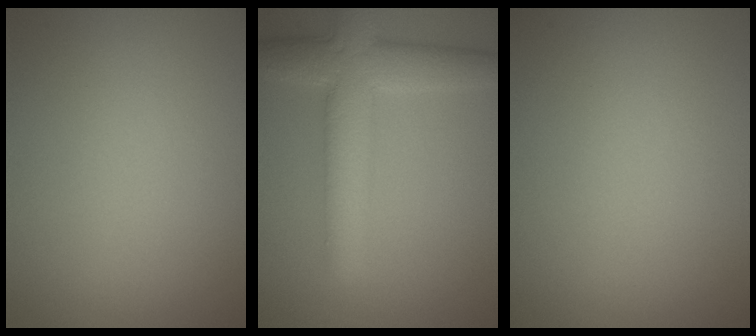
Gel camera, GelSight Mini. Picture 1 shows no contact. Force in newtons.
{"total": 6.1, "press": 6.1, "slide": 0.1}
{"total": 0.0}